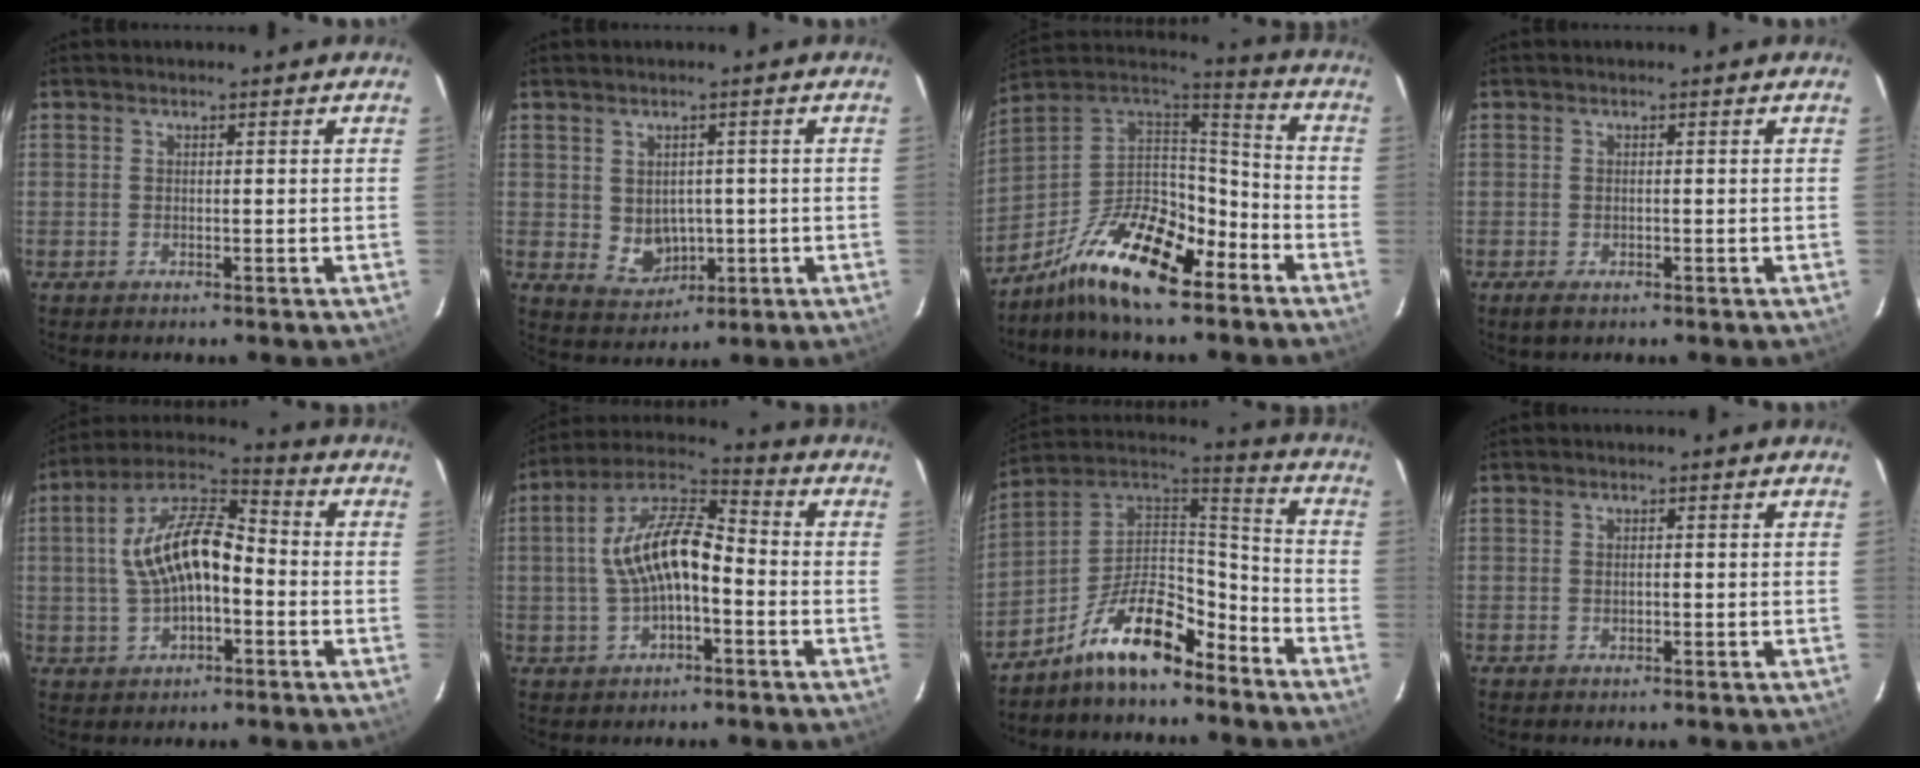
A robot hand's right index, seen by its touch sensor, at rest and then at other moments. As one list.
[{"total": 5.5, "force": [-0.2, 4.8, 2.7], "torque": [-0.052, 0.001, 0.016]}, {"total": 18.5, "force": [-11.6, 7.3, 12.5], "torque": [-0.239, 0.010, -0.215]}, {"total": 2.0, "force": [-1.2, 0.9, 1.3], "torque": [-0.027, -0.005, -0.020]}, {"total": 13.4, "force": [-1.0, 6.5, 11.6], "torque": [-0.228, 0.025, -0.017]}, {"total": 12.5, "force": [-1.6, 5.5, 11.1], "torque": [-0.217, 0.023, -0.028]}, {"total": 14.5, "force": [-9.7, 5.6, 9.2], "torque": [-0.187, 0.032, -0.178]}, {"total": 0.8, "force": [-0.1, 0.5, 0.5], "torque": [-0.008, 0.004, -0.002]}]